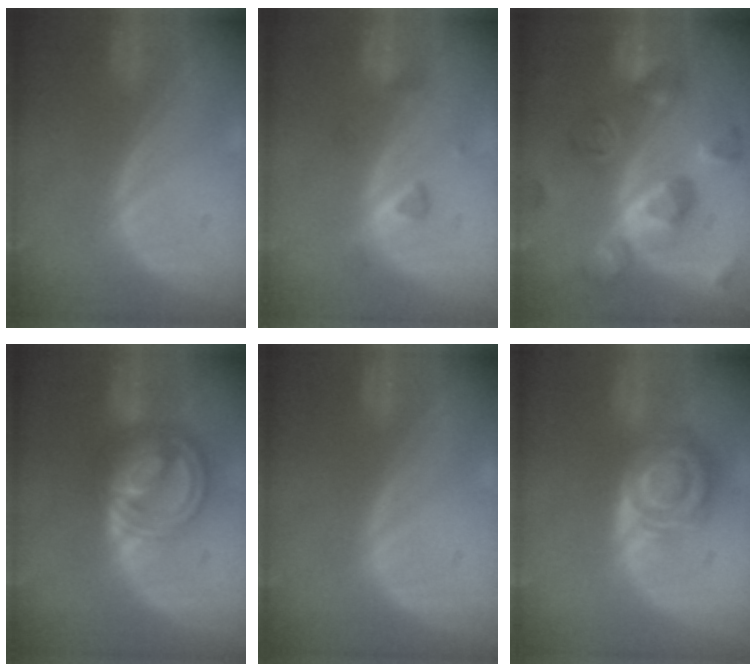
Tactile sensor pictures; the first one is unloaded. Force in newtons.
{"total": 3.0, "press": 2.8, "slide": 0.9}
{"total": 11.4, "press": 11.4, "slide": 1.0}
{"total": 9.0, "press": 8.9, "slide": 0.6}
{"total": 0.0}
{"total": 8.6, "press": 7.4, "slide": 4.4}